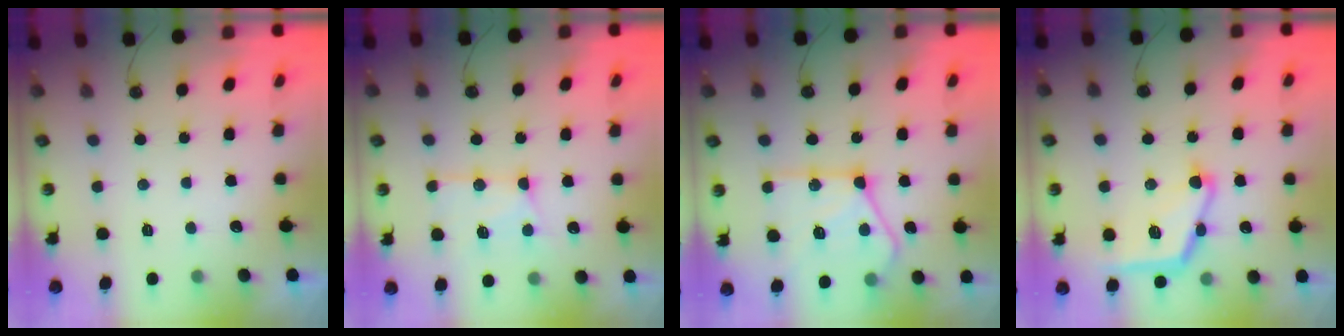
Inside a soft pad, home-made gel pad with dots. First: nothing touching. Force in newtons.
{"total": 13.5, "press": 13.5, "slide": 1.3}
{"total": 20.6, "press": 20.5, "slide": 2.4}
{"total": 14.3, "press": 14.2, "slide": 0.5}